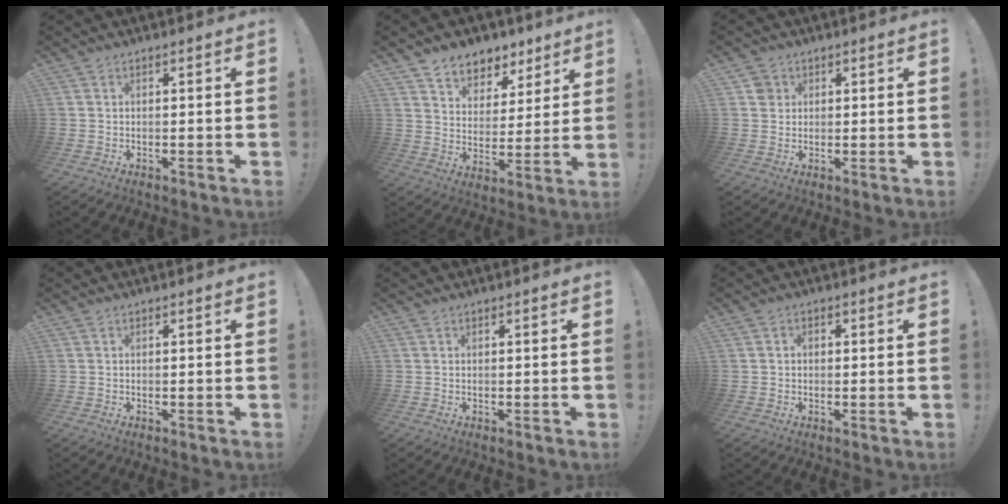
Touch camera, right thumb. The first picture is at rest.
{"total": 8.1, "force": [5.9, 5.3, 1.4], "torque": [-0.015, -0.050, 0.115]}
{"total": 3.2, "force": [1.2, 2.8, 0.7], "torque": [-0.005, 0.002, 0.022]}
{"total": 0.0}
{"total": 0.0}
{"total": 1.4, "force": [-0.5, 1.2, 0.6], "torque": [-0.014, 0.007, -0.009]}